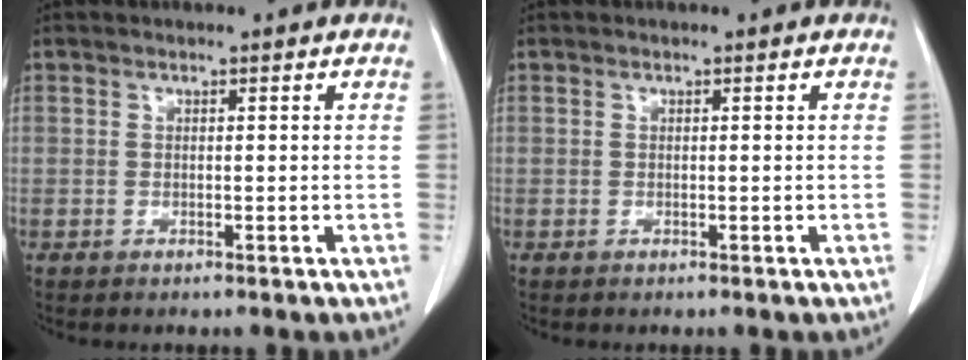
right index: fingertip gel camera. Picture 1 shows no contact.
{"total": 0.0}